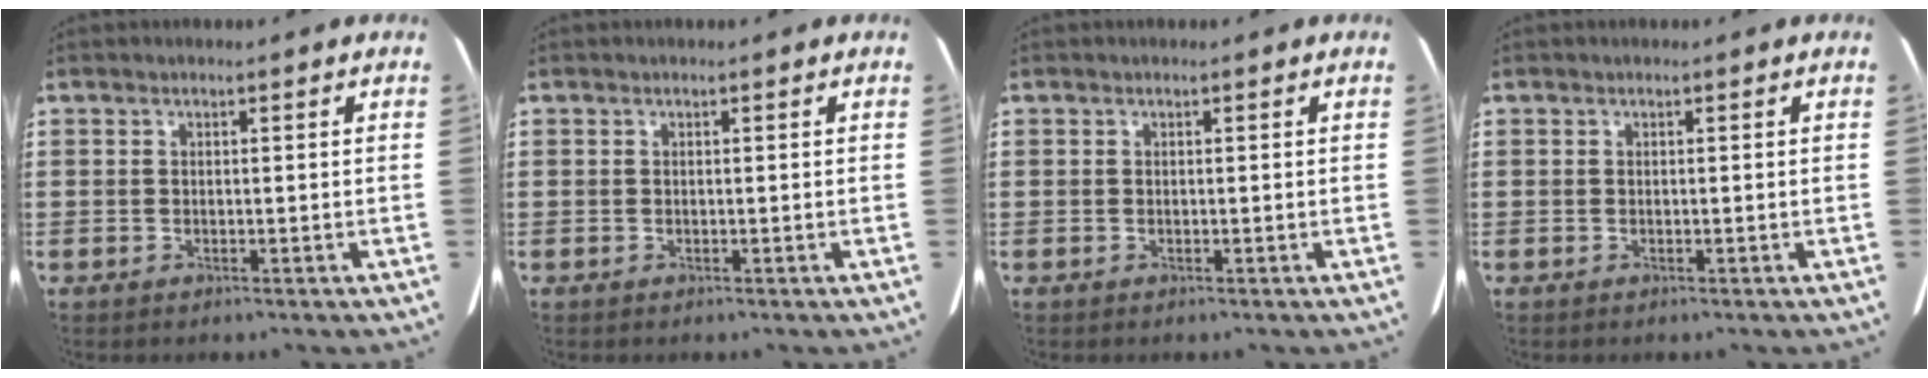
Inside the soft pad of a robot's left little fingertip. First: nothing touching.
{"total": 0.0}
{"total": 0.0}
{"total": 0.0}